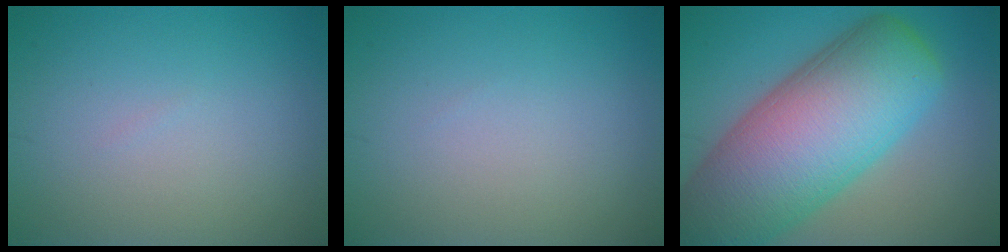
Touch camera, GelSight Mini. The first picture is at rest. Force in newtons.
{"total": 0.0}
{"total": 15.0, "press": 14.9, "slide": 0.6}